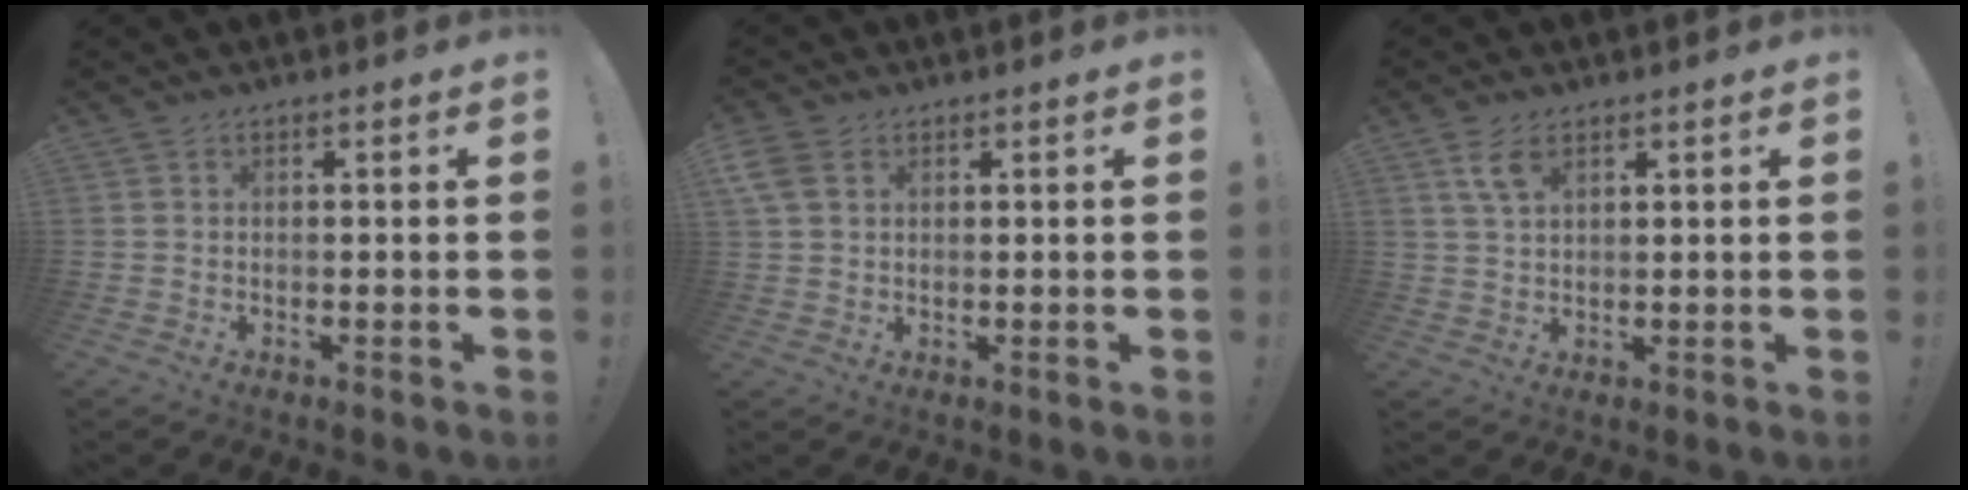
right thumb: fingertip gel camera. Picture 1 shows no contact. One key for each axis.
{"total": 4.7, "fx": 1.9, "fy": 3.2, "fz": 2.9, "tx": -0.056, "ty": -0.002, "tz": 0.039}
{"total": 5.4, "fx": 2.9, "fy": 2.4, "fz": 3.8, "tx": -0.063, "ty": -0.010, "tz": 0.053}